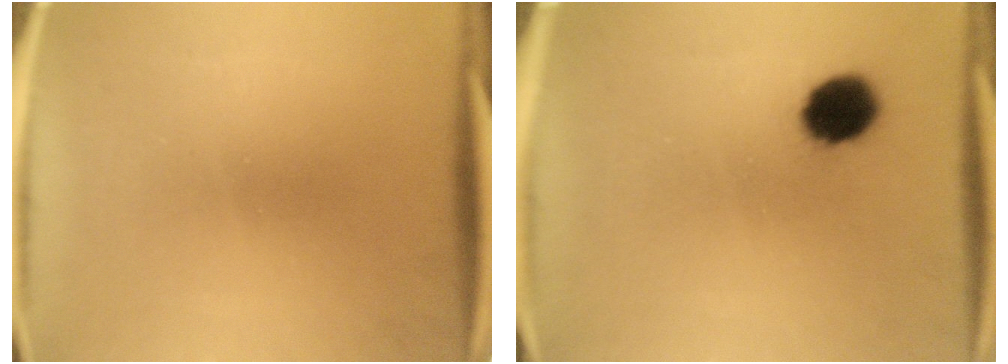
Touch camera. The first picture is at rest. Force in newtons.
{"total": 8.6}